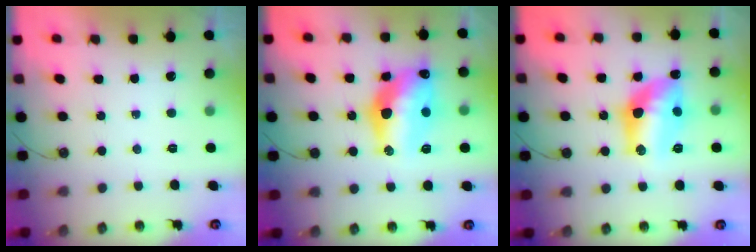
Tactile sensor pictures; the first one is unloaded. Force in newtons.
{"total": 16.3, "press": 16.3, "slide": 1.4}
{"total": 13.0, "press": 13.0, "slide": 1.0}